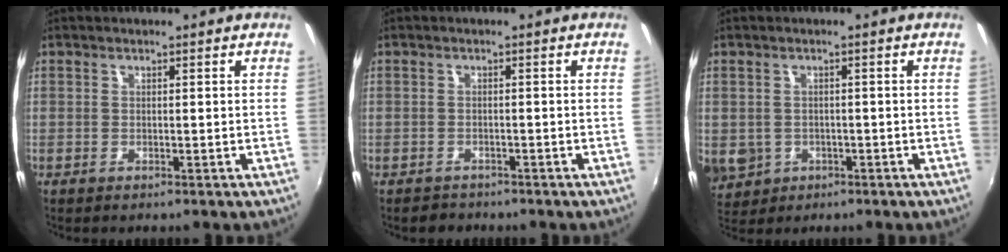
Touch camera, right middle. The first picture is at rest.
{"total": 2.2, "force": [-1.8, 1.2, 0.1], "torque": [-0.008, -0.002, -0.028]}
{"total": 7.8, "force": [-1.8, 6.8, 3.3], "torque": [-0.085, -0.010, -0.015]}